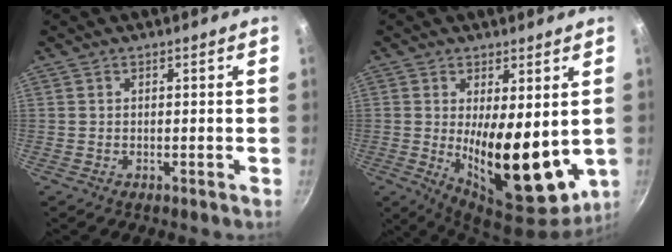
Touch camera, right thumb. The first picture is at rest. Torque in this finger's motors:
{"motor_torque": [2.46, 2.55, 2.01, -0.28, 0.61]}